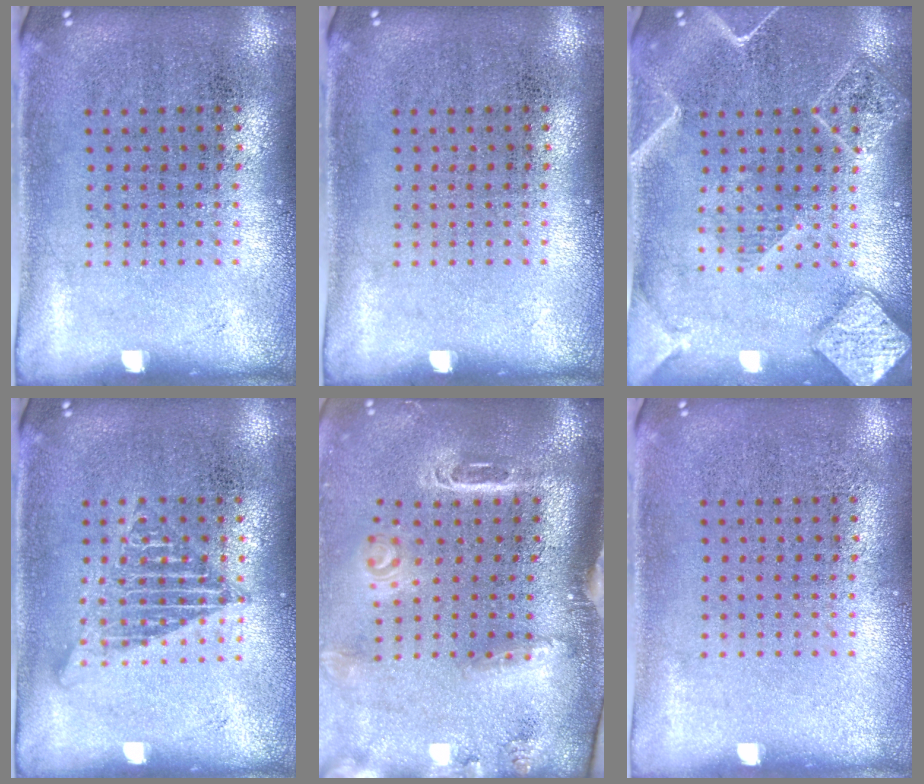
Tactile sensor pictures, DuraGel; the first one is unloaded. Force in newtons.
{"total": 0.0}
{"total": 2.1, "press": 2.1, "slide": 0.2}
{"total": 1.1, "press": 1.1, "slide": 0.1}
{"total": 3.1, "press": 2.1, "slide": 2.3}
{"total": 0.0}